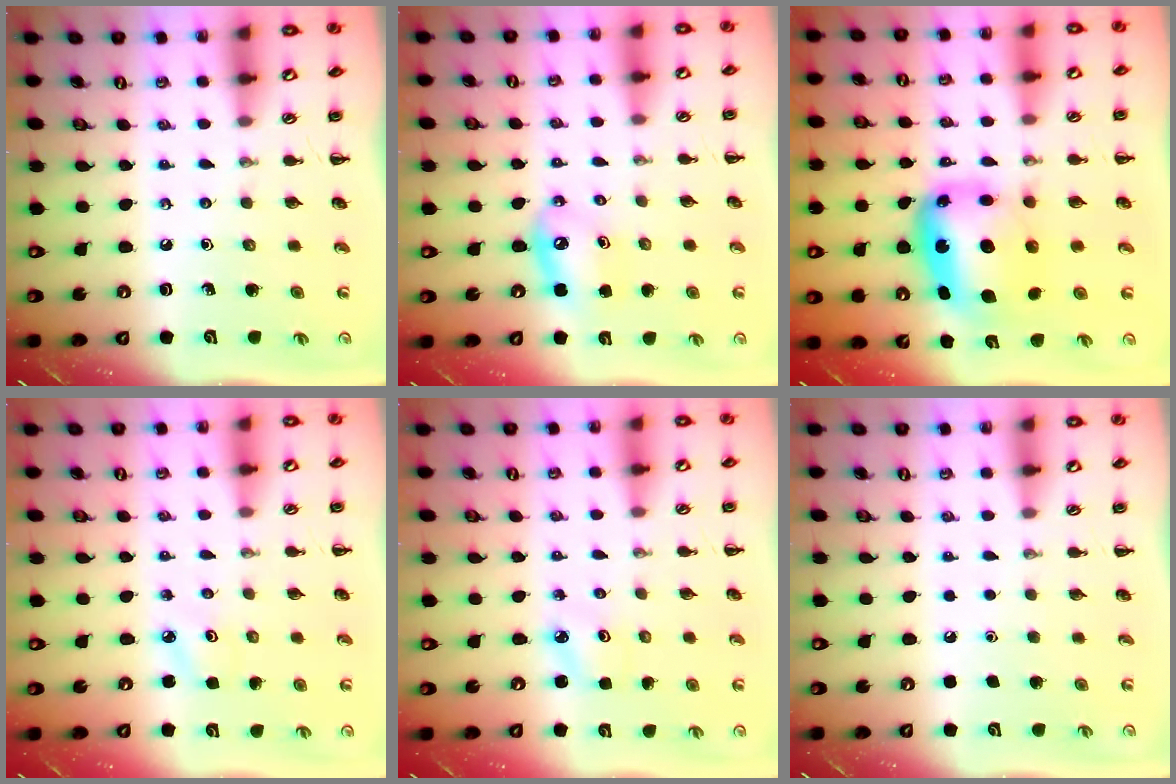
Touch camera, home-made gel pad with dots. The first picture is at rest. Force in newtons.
{"total": 7.5, "press": 7.3, "slide": 1.8}
{"total": 9.9, "press": 9.5, "slide": 2.7}
{"total": 2.3, "press": 2.2, "slide": 0.5}
{"total": 2.3, "press": 2.2, "slide": 0.6}
{"total": 1.7, "press": 1.7, "slide": 0.1}